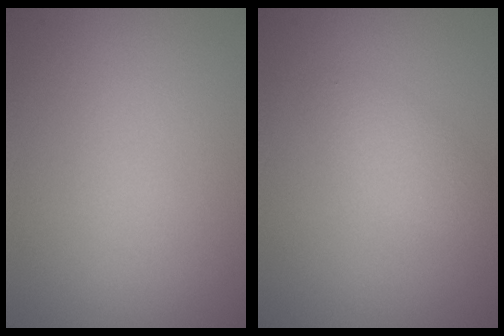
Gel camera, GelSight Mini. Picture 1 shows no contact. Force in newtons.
{"total": 1.7, "press": 1.6, "slide": 0.0}